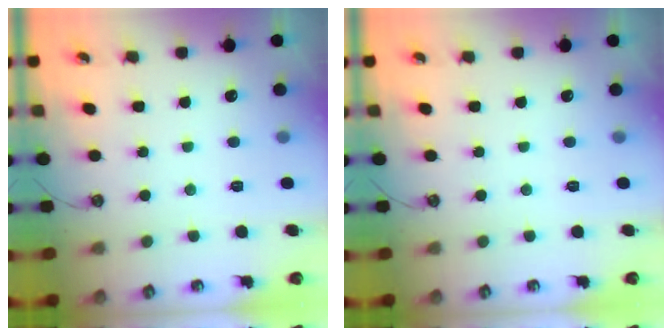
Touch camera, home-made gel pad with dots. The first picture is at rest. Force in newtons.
{"total": 0.0}